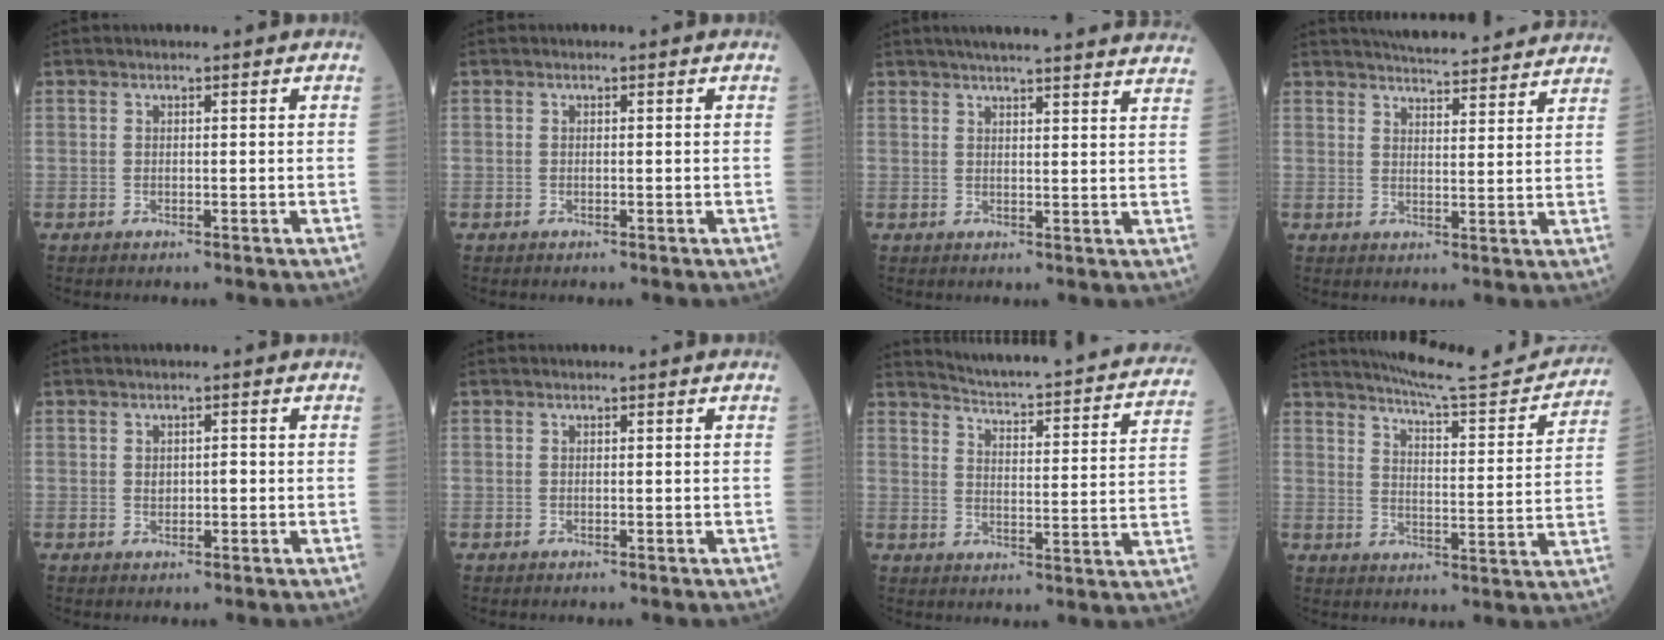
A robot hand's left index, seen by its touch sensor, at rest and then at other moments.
{"total": 0.0}
{"total": 21.7, "force": [19.9, 0.8, 8.6], "torque": [-0.118, 0.000, 0.237]}
{"total": 14.8, "force": [13.9, 1.5, 4.9], "torque": [-0.063, 0.012, 0.172]}
{"total": 1.5, "force": [0.1, 0.9, 1.2], "torque": [-0.017, 0.009, 0.003]}
{"total": 0.0}
{"total": 24.9, "force": [23.3, 1.7, 8.6], "torque": [-0.125, -0.072, 0.279]}
{"total": 16.9, "force": [16.1, 1.1, 5.0], "torque": [-0.072, -0.040, 0.206]}